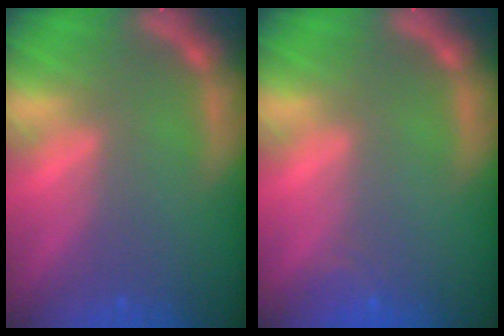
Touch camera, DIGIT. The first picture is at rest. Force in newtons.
{"total": 1.4}